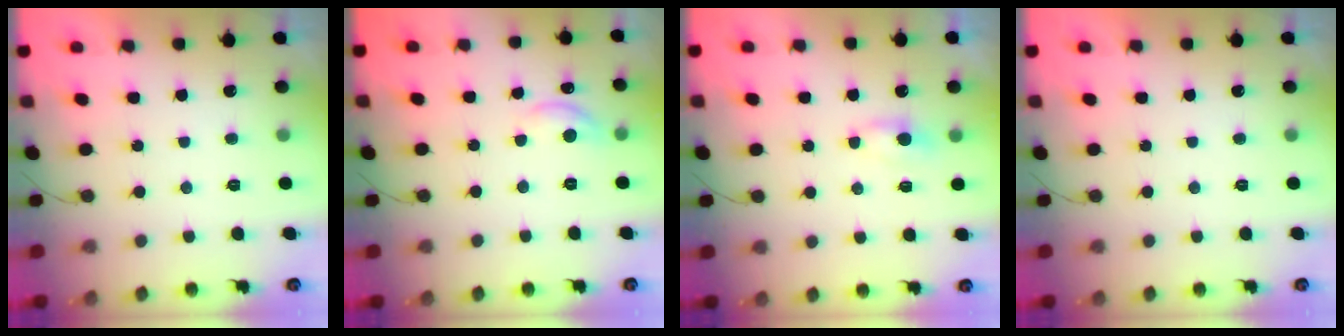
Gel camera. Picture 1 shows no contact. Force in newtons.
{"total": 8.5, "press": 8.4, "slide": 0.5}
{"total": 3.8, "press": 3.8, "slide": 0.5}
{"total": 0.0}